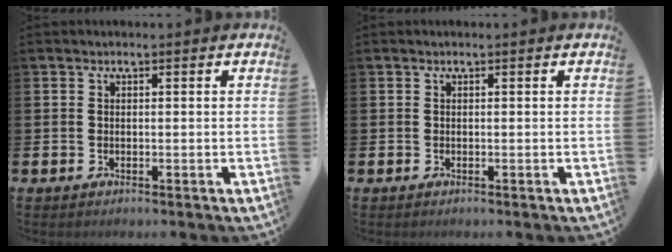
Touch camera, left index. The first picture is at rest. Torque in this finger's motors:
{"motor_torque": [0.00, 0.00, 0.01, 0.00]}